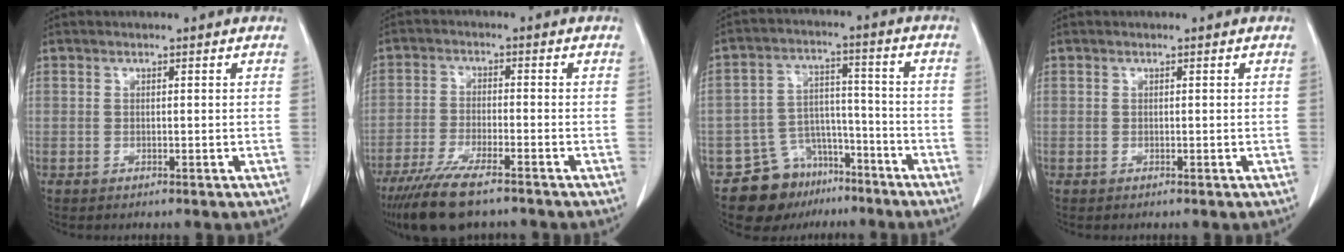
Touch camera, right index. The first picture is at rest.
{"total": 10.1, "force": [-7.7, 1.8, 6.4], "torque": [-0.114, -0.024, -0.129]}
{"total": 10.3, "force": [-7.4, 6.7, 2.4], "torque": [-0.037, 0.043, -0.114]}
{"total": 0.0}